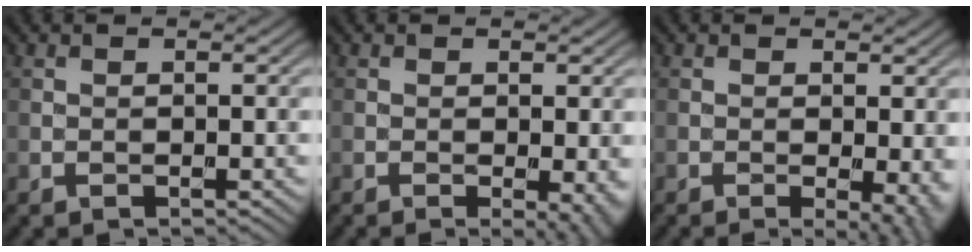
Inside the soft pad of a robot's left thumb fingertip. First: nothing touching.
{"total": 3.0, "force": [-0.7, 0.6, 2.9], "torque": [-0.040, -0.008, -0.009]}
{"total": 4.3, "force": [-0.7, 1.1, 4.1], "torque": [-0.053, -0.008, -0.008]}